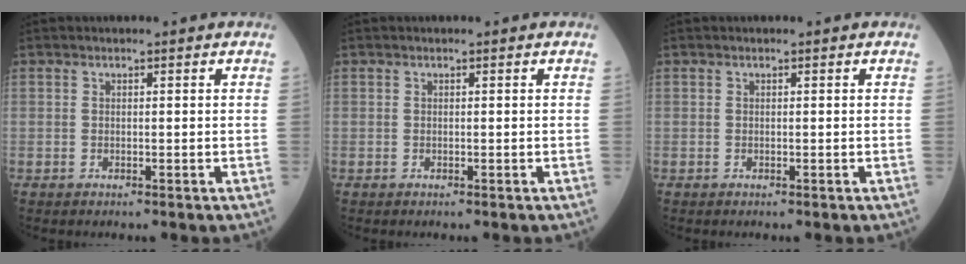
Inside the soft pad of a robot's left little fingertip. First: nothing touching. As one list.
[{"total": 0.0}, {"total": 0.0}]